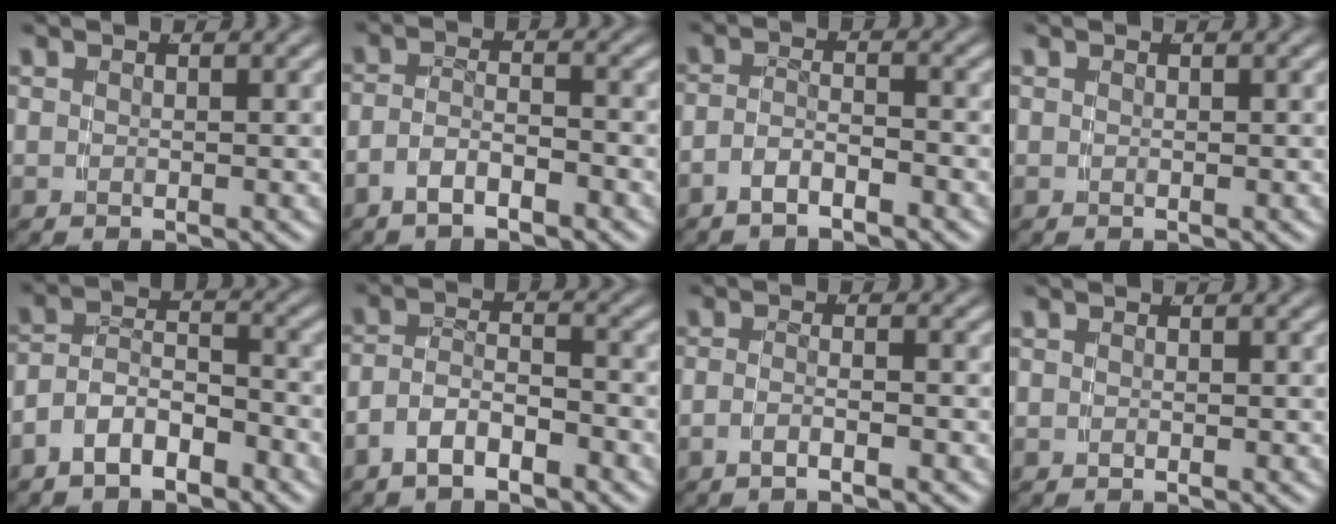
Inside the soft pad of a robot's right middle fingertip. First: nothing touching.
{"total": 2.8, "force": [-2.2, 0.9, 1.5], "torque": [-0.024, -0.006, -0.038]}
{"total": 2.6, "force": [-2.2, 0.7, 1.3], "torque": [-0.021, -0.005, -0.037]}
{"total": 0.0}
{"total": 5.5, "force": [-3.2, 3.7, 2.4], "torque": [-0.042, -0.012, -0.058]}
{"total": 4.0, "force": [-2.6, 2.3, 2.0], "torque": [-0.038, -0.009, -0.044]}
{"total": 2.1, "force": [-1.6, -0.2, 1.4], "torque": [-0.029, -0.006, -0.026]}
{"total": 0.0}